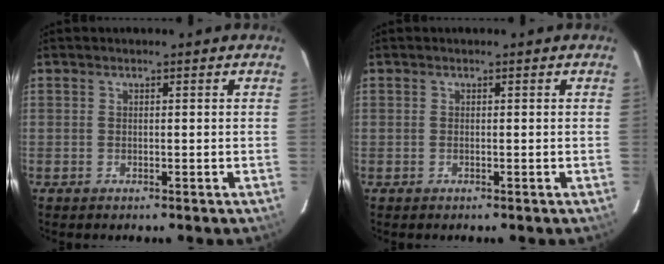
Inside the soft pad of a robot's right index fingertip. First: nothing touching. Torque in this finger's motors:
{"motor_torque": [0.10, 0.08, -0.01, 0.01]}